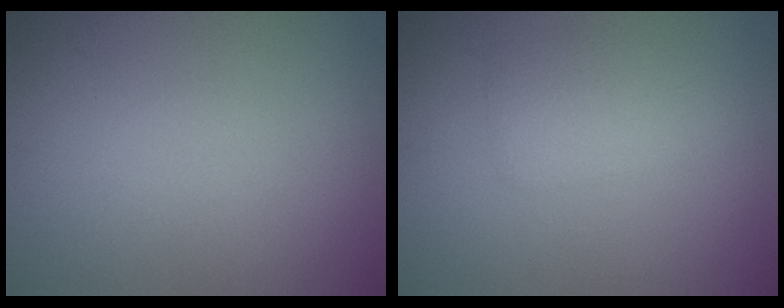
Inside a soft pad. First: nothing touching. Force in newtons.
{"total": 2.3, "press": 2.3, "slide": 0.1}